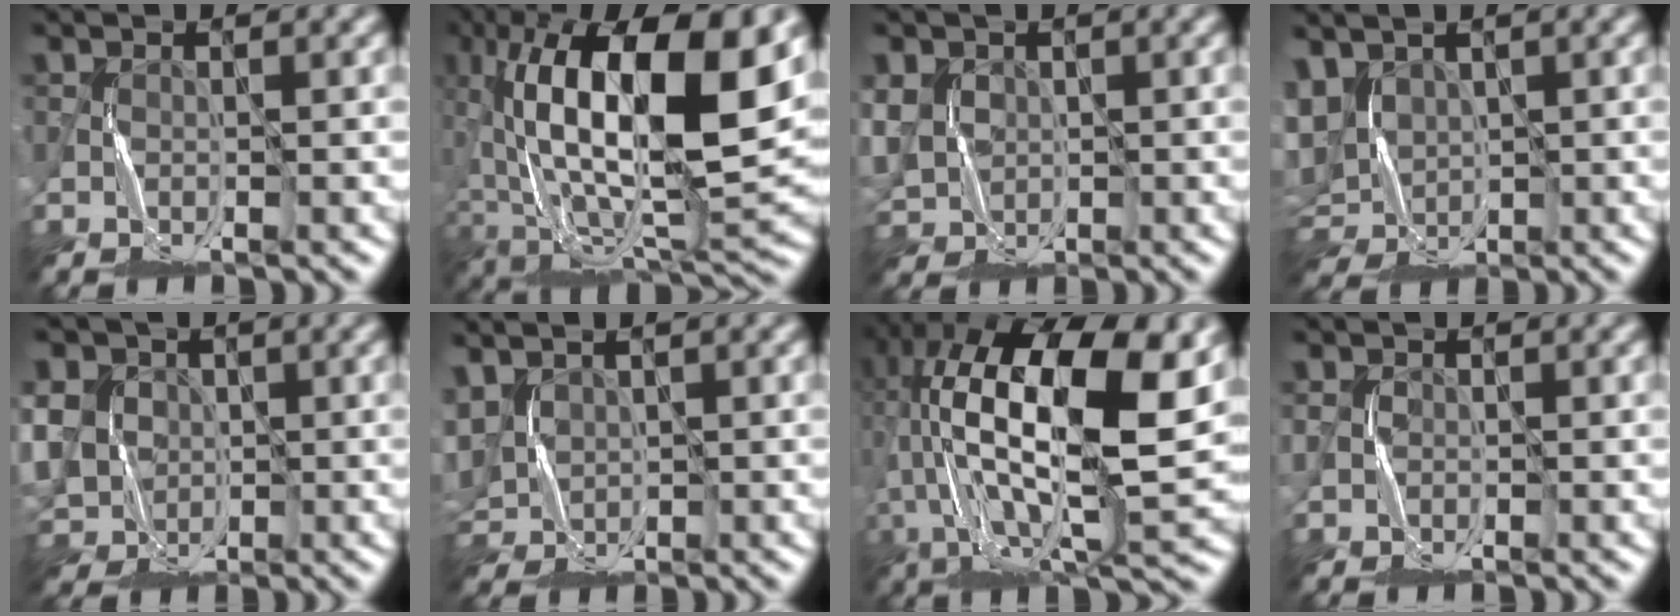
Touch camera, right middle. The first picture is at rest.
{"total": 17.7, "force": [3.8, 7.3, 15.7], "torque": [-0.295, 0.028, 0.066]}
{"total": 5.1, "force": [0.7, 4.4, 2.4], "torque": [-0.074, 0.006, 0.014]}
{"total": 5.8, "force": [1.9, 3.9, 3.8], "torque": [-0.089, 0.002, 0.044]}
{"total": 10.9, "force": [1.1, 9.2, 5.7], "torque": [-0.127, 0.012, -0.012]}
{"total": 4.0, "force": [1.4, 2.9, 2.3], "torque": [-0.074, 0.004, 0.034]}
{"total": 17.1, "force": [4.0, 6.6, 15.3], "torque": [-0.310, 0.024, 0.072]}
{"total": 1.5, "force": [0.0, 1.5, 0.4], "torque": [-0.012, 0.001, -0.001]}